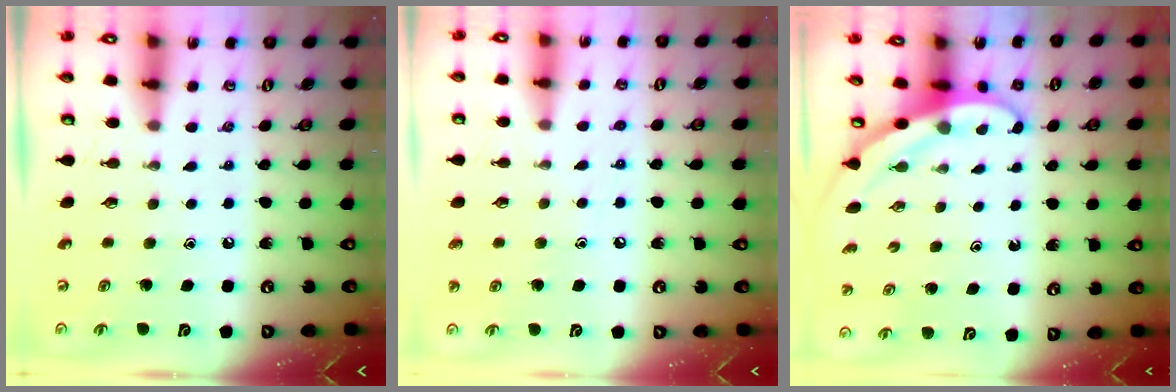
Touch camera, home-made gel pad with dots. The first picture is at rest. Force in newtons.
{"total": 6.2, "press": 6.2, "slide": 0.5}
{"total": 3.2, "press": 3.2, "slide": 0.2}